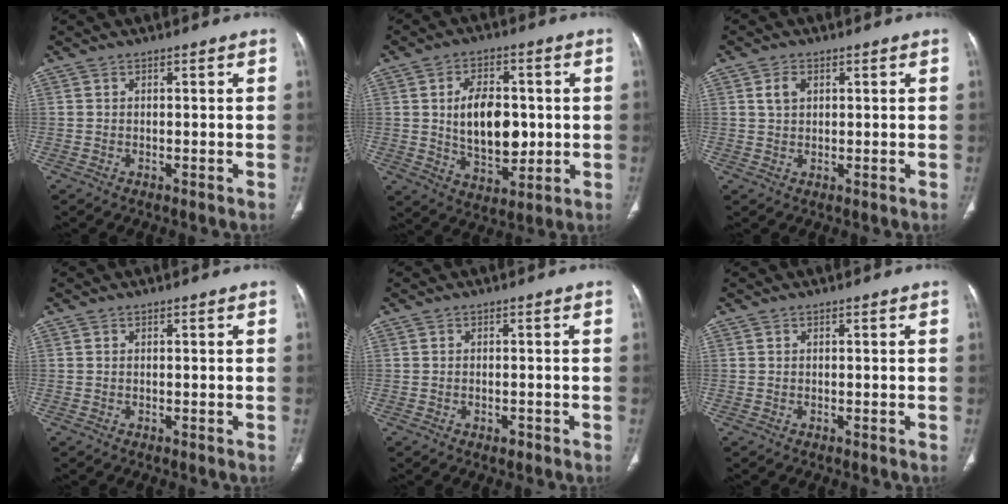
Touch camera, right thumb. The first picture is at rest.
{"total": 12.5, "force": [0.6, 7.7, 9.9], "torque": [-0.132, -0.006, 0.021]}
{"total": 2.9, "force": [1.0, 2.0, 1.8], "torque": [-0.030, 0.001, 0.022]}
{"total": 0.0}
{"total": 1.2, "force": [-0.7, 0.7, 0.7], "torque": [-0.010, 0.005, -0.010]}
{"total": 0.0}